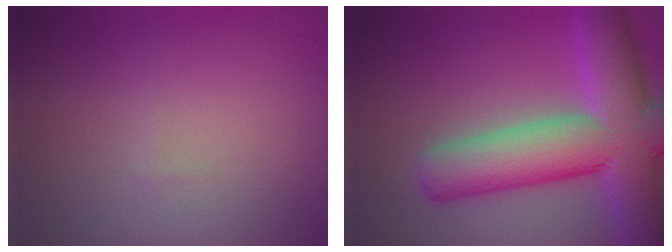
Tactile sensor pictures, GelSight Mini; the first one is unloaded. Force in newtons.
{"total": 11.8, "press": 11.8, "slide": 0.7}